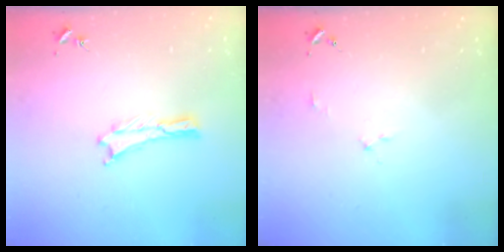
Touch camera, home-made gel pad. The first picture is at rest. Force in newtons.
{"total": 2.2, "press": 2.2, "slide": 0.2}